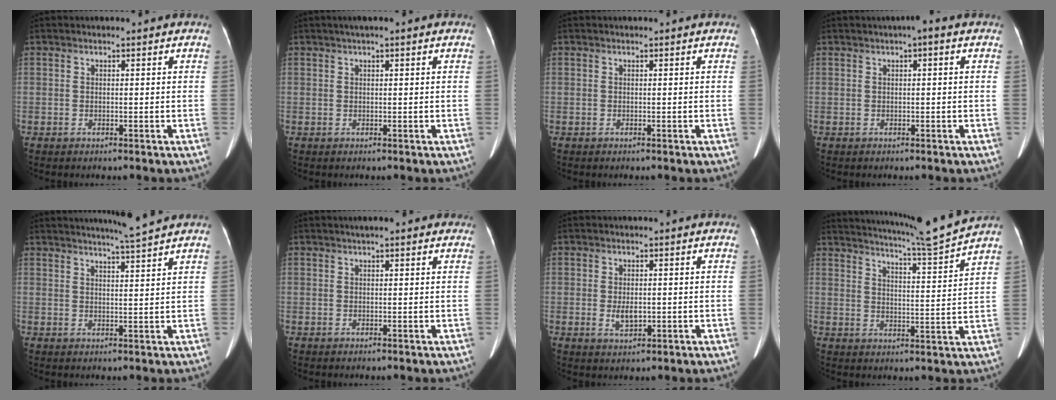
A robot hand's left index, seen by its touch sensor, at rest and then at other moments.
{"total": 2.1, "force": [1.2, 0.2, 1.7], "torque": [-0.032, 0.016, 0.018]}
{"total": 0.0}
{"total": 1.7, "force": [0.6, 0.2, 1.5], "torque": [-0.024, 0.006, 0.004]}
{"total": 5.0, "force": [4.5, -1.4, 1.7], "torque": [-0.031, -0.007, 0.068]}
{"total": 3.1, "force": [2.2, 0.7, 2.1], "torque": [-0.026, 0.023, 0.029]}
{"total": 3.0, "force": [-0.4, 1.6, 2.5], "torque": [-0.045, -0.003, -0.001]}
{"total": 11.3, "force": [10.4, -2.9, 3.1], "torque": [-0.062, -0.045, 0.156]}